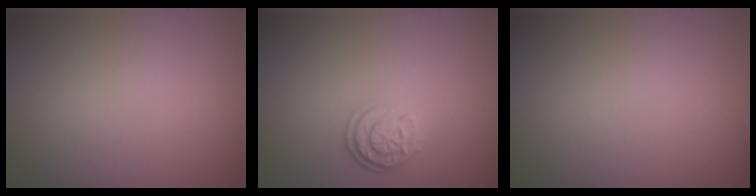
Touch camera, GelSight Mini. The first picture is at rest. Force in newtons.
{"total": 2.5, "press": 2.1, "slide": 1.3}
{"total": 0.0}